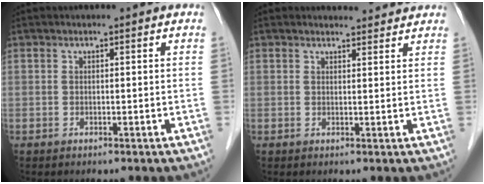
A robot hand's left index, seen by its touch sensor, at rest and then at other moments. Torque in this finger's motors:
{"motor_torque": [0.64, -0.96, -0.07, -0.02]}